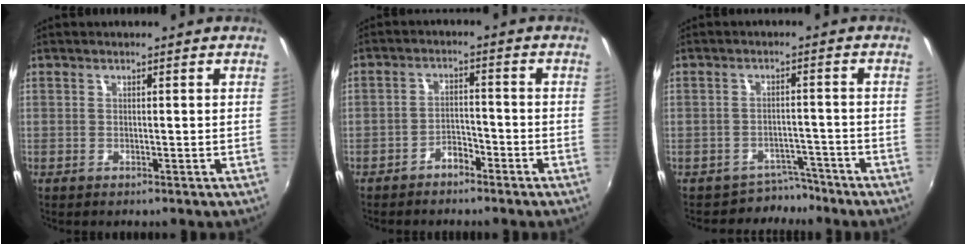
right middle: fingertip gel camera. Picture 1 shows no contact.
{"total": 3.3, "force": [-2.7, 1.5, 1.1], "torque": [-0.029, 0.010, -0.040]}
{"total": 4.4, "force": [-3.8, 2.0, -0.7], "torque": [0.012, 0.019, -0.055]}